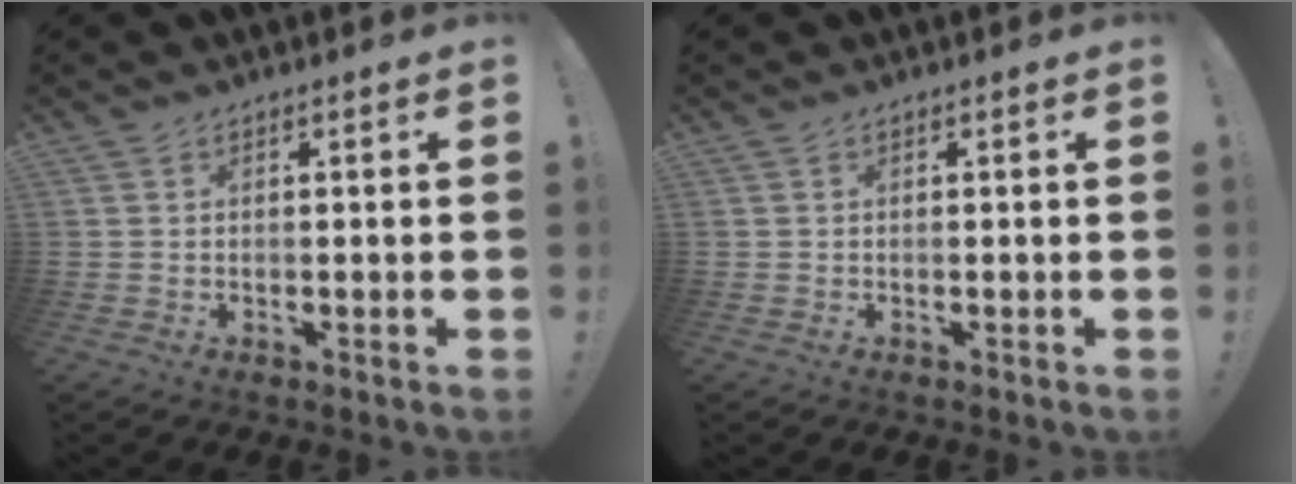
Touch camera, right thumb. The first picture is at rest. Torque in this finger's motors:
{"motor_torque": [-0.02, -0.09, 0.16, -0.02, -0.03]}